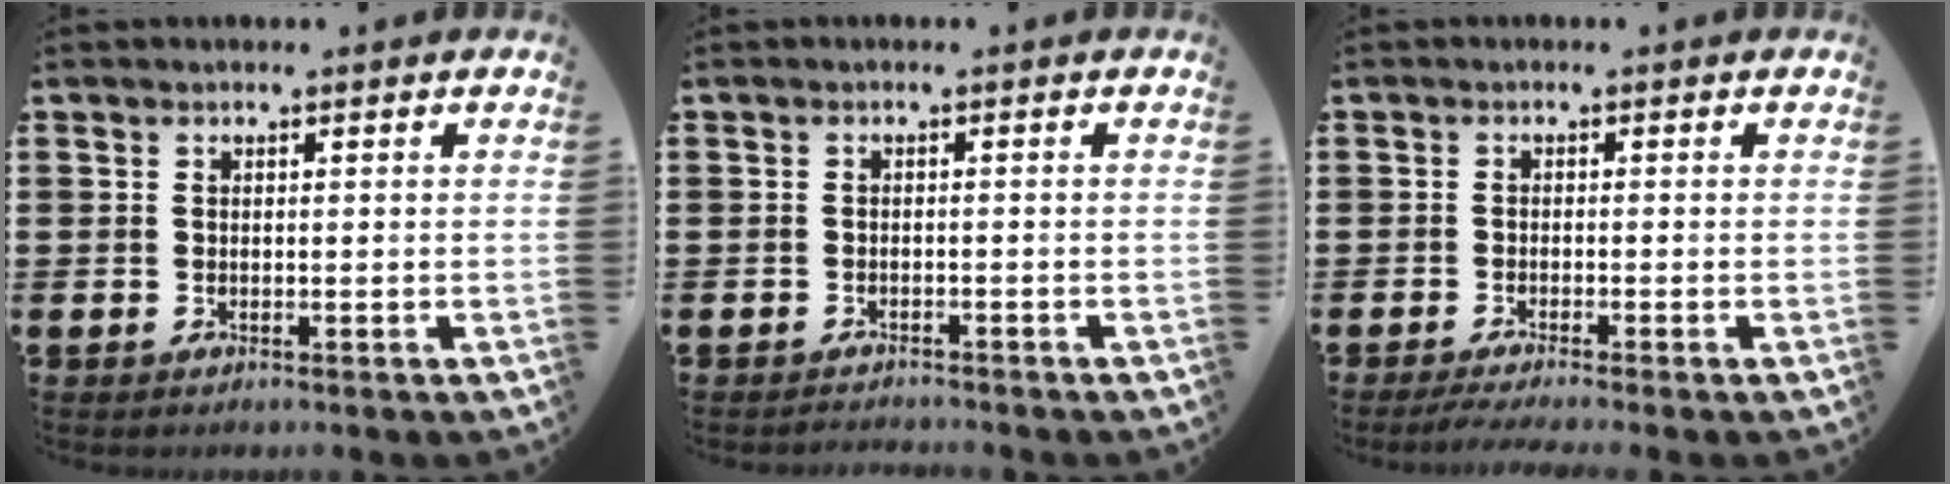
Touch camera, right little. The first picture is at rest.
{"total": 1.1, "force": [-1.1, 0.0, -0.1], "torque": [-0.001, 0.002, -0.023]}
{"total": 1.4, "force": [-1.0, 0.0, 1.0], "torque": [-0.015, 0.000, -0.020]}